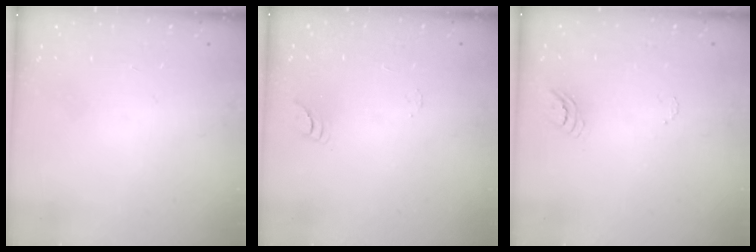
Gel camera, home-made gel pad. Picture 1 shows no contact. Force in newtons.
{"total": 6.2, "press": 6.2, "slide": 0.6}
{"total": 3.7, "press": 3.6, "slide": 0.3}